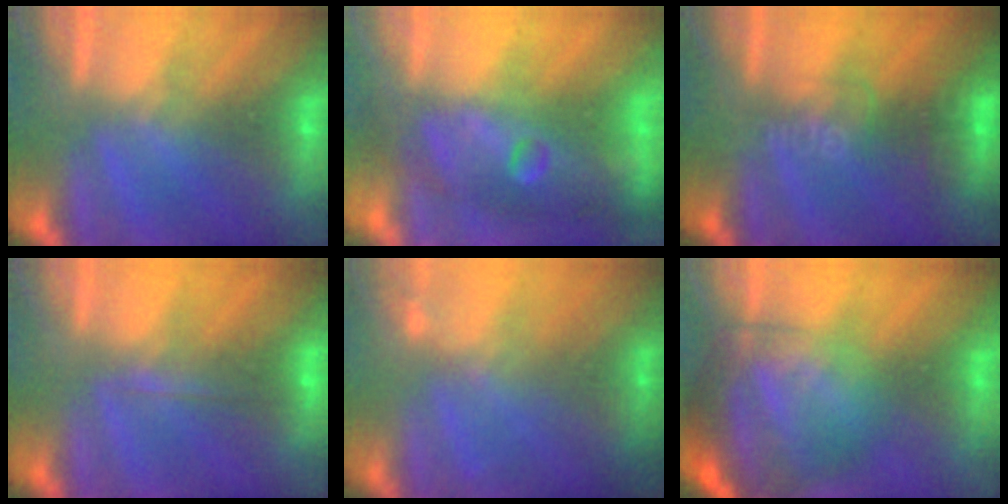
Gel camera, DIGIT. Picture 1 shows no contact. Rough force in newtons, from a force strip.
{"total": 7.3}
{"total": 2.8}
{"total": 1.8}
{"total": 2.3}
{"total": 7.4}